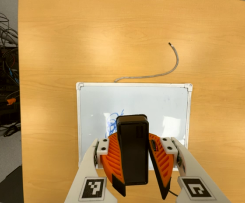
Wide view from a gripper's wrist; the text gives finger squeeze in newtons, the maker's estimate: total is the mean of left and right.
{"total": 10.2, "left": 10.2, "right": 10.1}